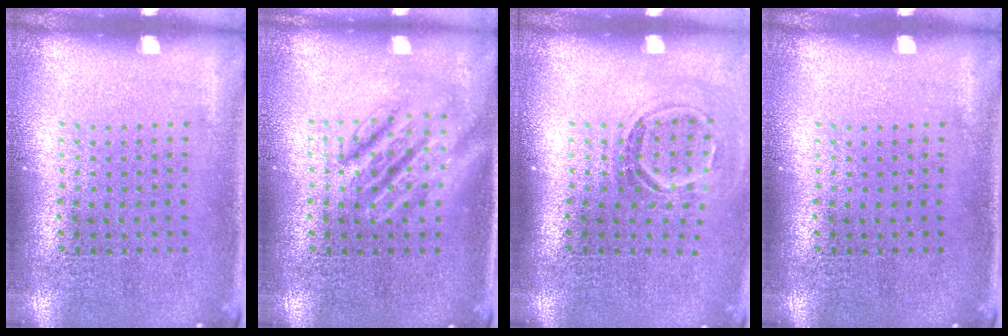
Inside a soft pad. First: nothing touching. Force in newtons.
{"total": 2.7, "press": 2.7, "slide": 0.3}
{"total": 1.7, "press": 1.2, "slide": 1.2}
{"total": 0.0}